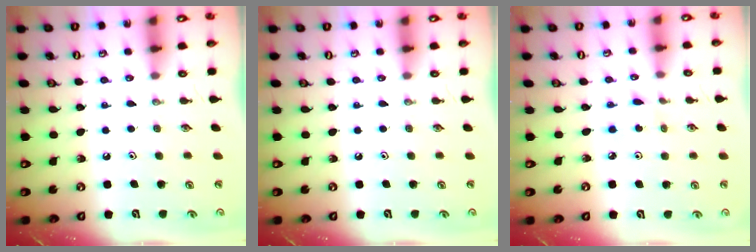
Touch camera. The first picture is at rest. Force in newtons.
{"total": 0.0}
{"total": 1.5, "press": 1.4, "slide": 0.2}